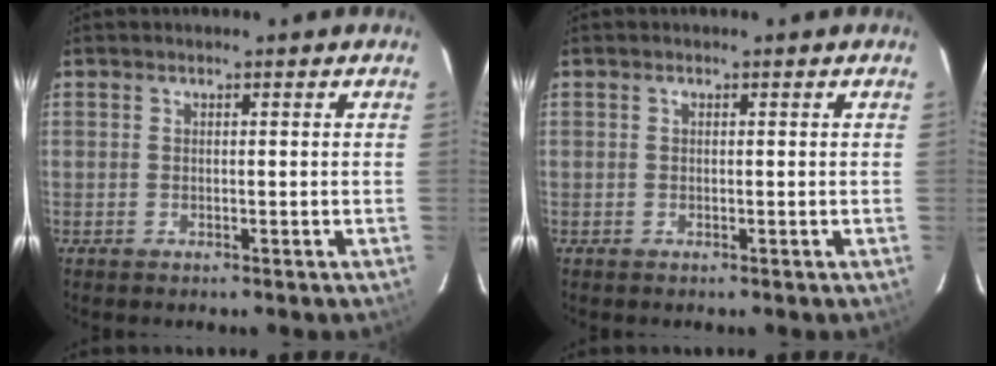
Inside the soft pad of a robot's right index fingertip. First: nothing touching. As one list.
[{"total": 0.0}]